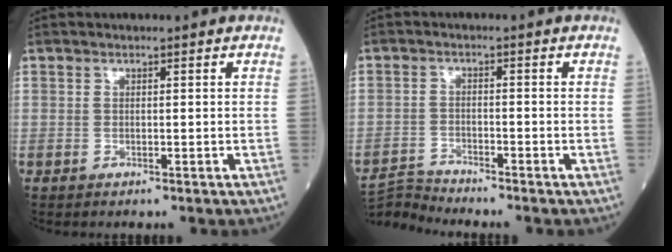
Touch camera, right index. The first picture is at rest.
{"total": 4.3, "force": [-3.9, -1.5, -1.0], "torque": [0.017, -0.014, -0.075]}